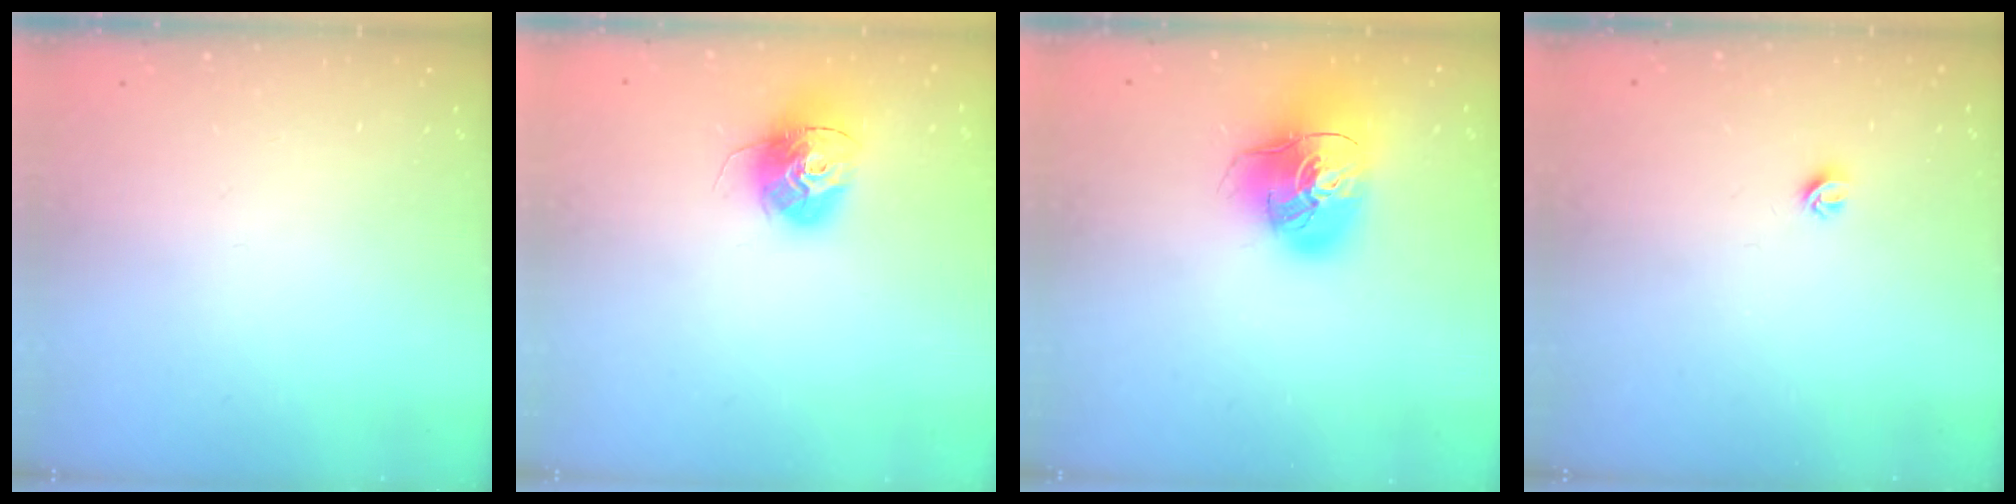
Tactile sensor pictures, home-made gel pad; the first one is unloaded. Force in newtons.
{"total": 13.7, "press": 13.6, "slide": 1.3}
{"total": 19.6, "press": 19.4, "slide": 2.7}
{"total": 5.0, "press": 4.9, "slide": 0.7}